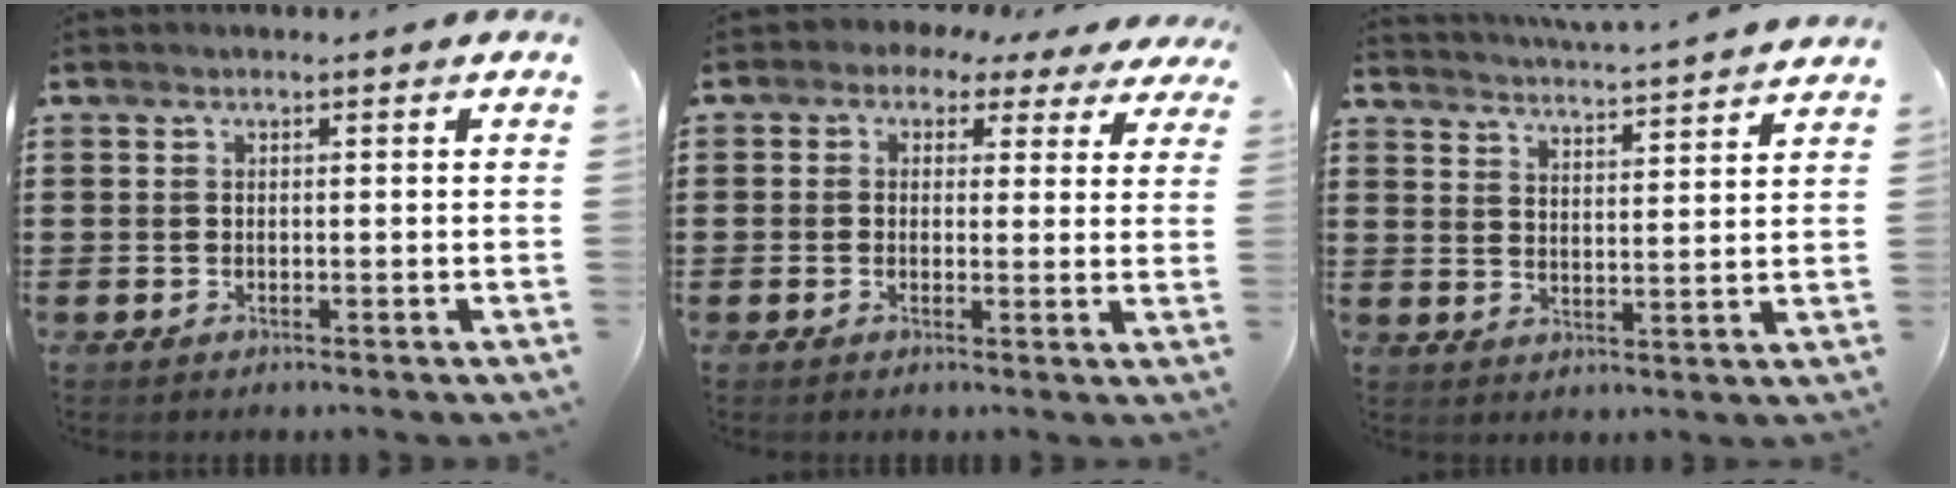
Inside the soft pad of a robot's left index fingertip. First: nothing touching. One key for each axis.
{"total": 2.3, "fx": 1.1, "fy": 1.9, "fz": 0.7, "tx": -0.027, "ty": -0.001, "tz": 0.016}
{"total": 4.3, "fx": 4.2, "fy": -0.8, "fz": 0.4, "tx": -0.029, "ty": -0.035, "tz": 0.069}